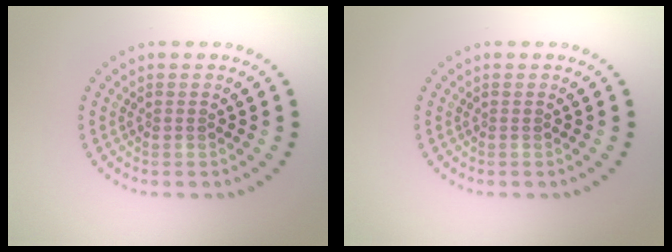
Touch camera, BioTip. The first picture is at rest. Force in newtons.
{"total": 0.0}